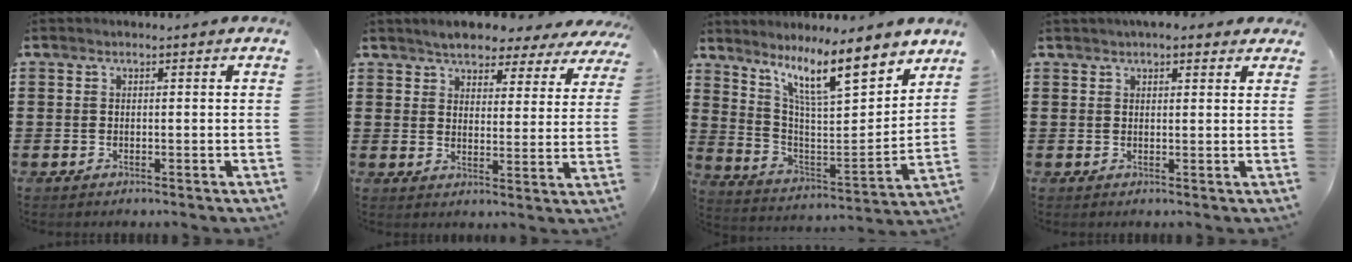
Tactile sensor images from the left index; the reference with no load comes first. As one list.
[{"total": 5.1, "force": [4.9, 1.0, 0.8], "torque": [-0.031, -0.023, 0.084]}, {"total": 12.2, "force": [9.0, 2.0, 7.9], "torque": [-0.150, -0.051, 0.147]}, {"total": 2.8, "force": [2.3, 1.2, 1.0], "torque": [-0.018, 0.003, 0.040]}]